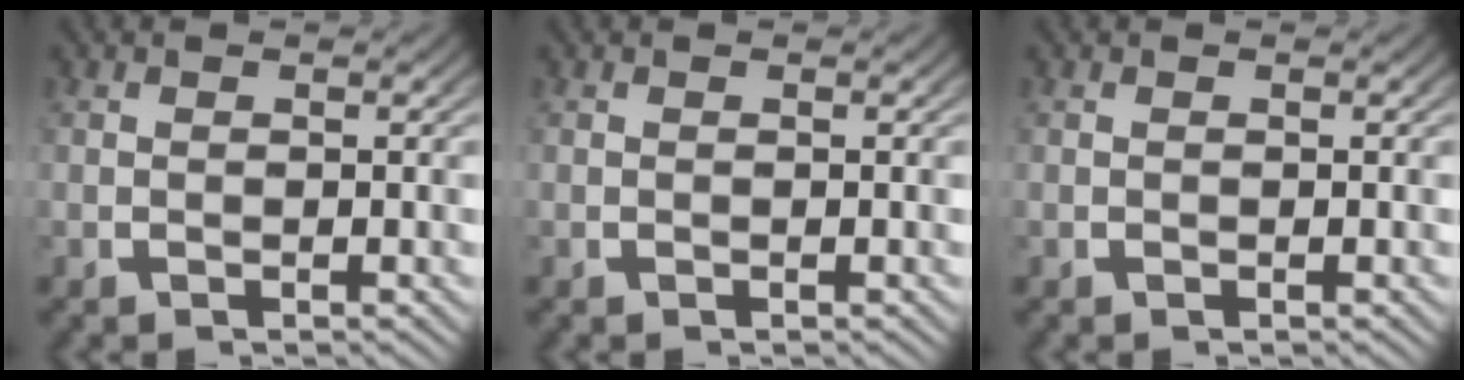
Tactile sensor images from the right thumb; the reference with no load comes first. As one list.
[{"total": 0.0}, {"total": 0.0}]